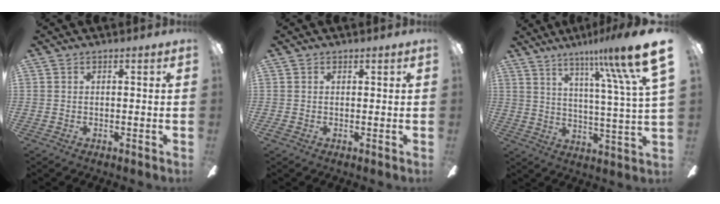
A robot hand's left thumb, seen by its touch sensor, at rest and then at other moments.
{"total": 0.7, "force": [0.3, 0.6, 0.1], "torque": [-0.001, 0.003, 0.004]}
{"total": 15.8, "force": [9.8, 0.5, 12.3], "torque": [-0.199, -0.061, 0.143]}